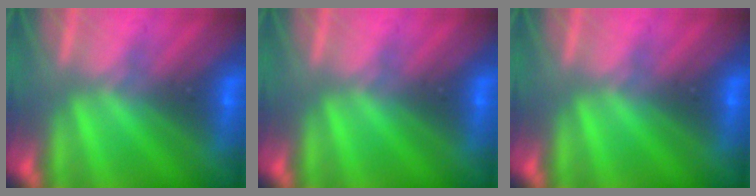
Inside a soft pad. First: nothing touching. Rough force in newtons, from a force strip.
{"total": 0.0}
{"total": 0.0}